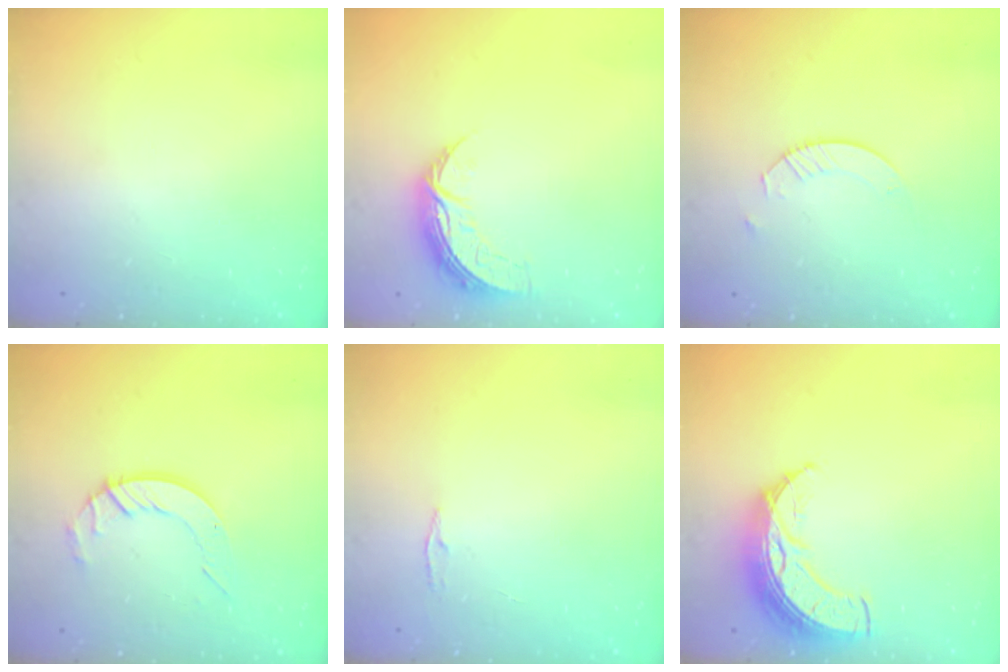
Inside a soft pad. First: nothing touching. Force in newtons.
{"total": 7.5, "press": 7.5, "slide": 0.5}
{"total": 4.5, "press": 4.5, "slide": 0.5}
{"total": 8.7, "press": 8.6, "slide": 0.8}
{"total": 3.8, "press": 3.7, "slide": 0.5}
{"total": 13.7, "press": 13.7, "slide": 1.0}